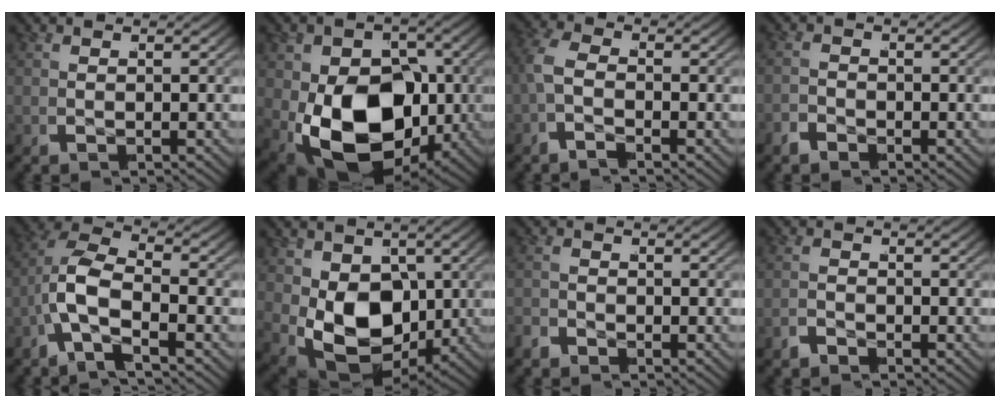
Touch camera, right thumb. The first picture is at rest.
{"total": 17.9, "force": [-2.6, 12.1, 13.0], "torque": [-0.271, -0.075, -0.008]}
{"total": 2.5, "force": [-0.9, 1.6, 1.6], "torque": [-0.048, -0.003, -0.023]}
{"total": 1.4, "force": [-1.3, 0.2, -0.5], "torque": [0.012, 0.002, -0.031]}
{"total": 7.5, "force": [-1.1, 5.0, 5.5], "torque": [-0.149, -0.025, -0.025]}
{"total": 12.6, "force": [-1.3, 8.8, 8.9], "torque": [-0.196, -0.064, 0.008]}
{"total": 1.5, "force": [-1.3, 0.2, -0.7], "torque": [0.016, 0.000, -0.030]}
{"total": 1.4, "force": [-1.3, -0.1, -0.6], "torque": [0.014, 0.005, -0.032]}